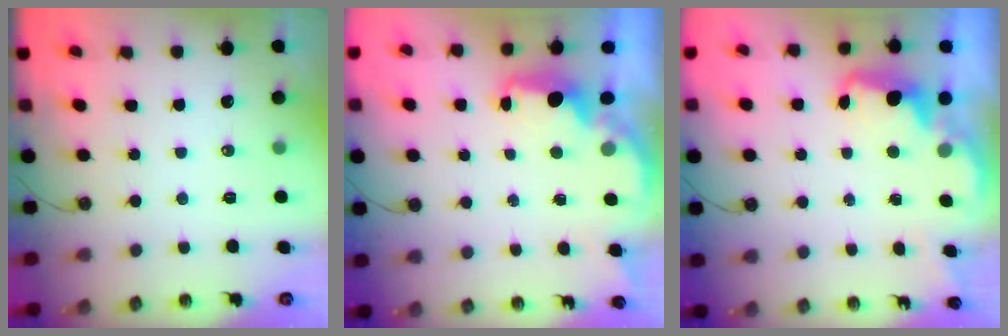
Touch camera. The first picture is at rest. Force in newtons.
{"total": 2.2, "press": 2.1, "slide": 0.7}
{"total": 2.7, "press": 2.6, "slide": 0.6}